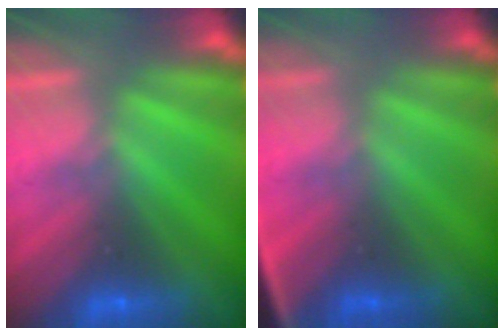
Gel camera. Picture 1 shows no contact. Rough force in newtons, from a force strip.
{"total": 2.7}